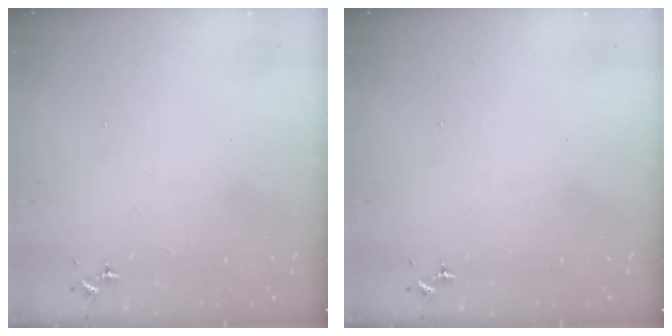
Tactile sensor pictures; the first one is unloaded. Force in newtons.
{"total": 0.0}